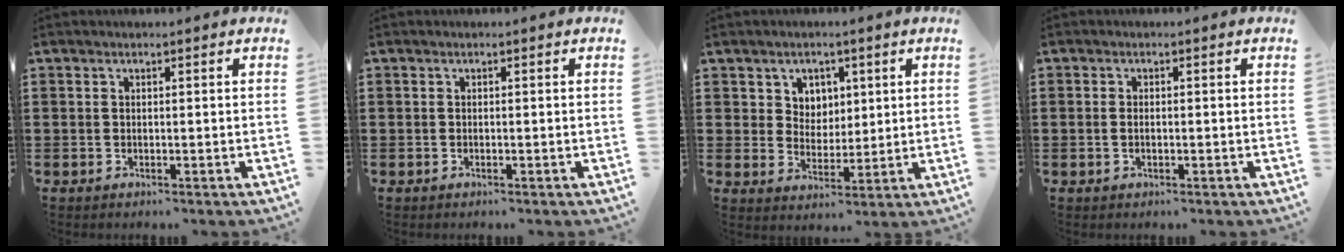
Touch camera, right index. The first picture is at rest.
{"total": 0.0}
{"total": 4.3, "force": [2.2, 3.7, 0.4], "torque": [-0.021, 0.007, 0.037]}
{"total": 1.1, "force": [-0.1, 0.3, 1.0], "torque": [-0.022, -0.002, -0.002]}